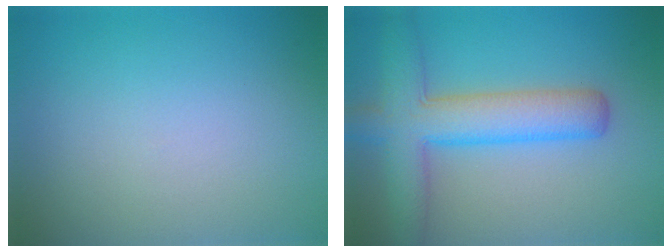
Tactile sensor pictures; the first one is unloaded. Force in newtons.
{"total": 6.8, "press": 6.8, "slide": 0.4}